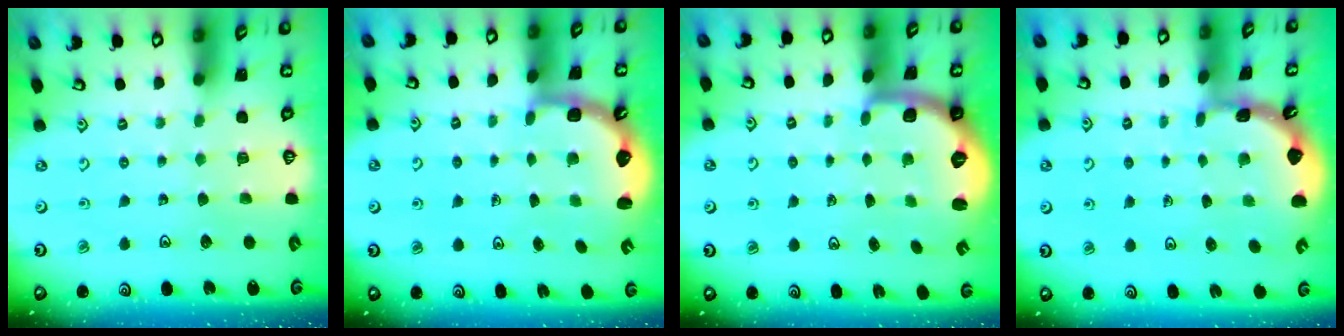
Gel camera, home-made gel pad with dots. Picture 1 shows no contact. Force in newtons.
{"total": 2.7, "press": 2.1, "slide": 1.7}
{"total": 1.9, "press": 1.8, "slide": 0.4}
{"total": 1.8, "press": 1.8, "slide": 0.2}